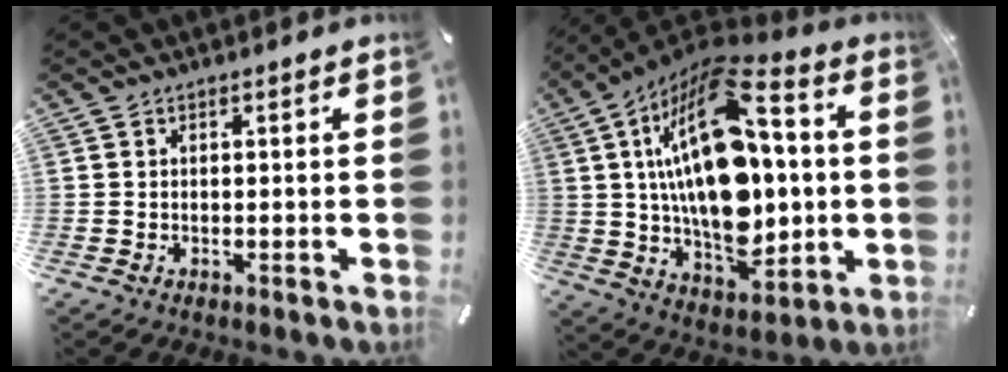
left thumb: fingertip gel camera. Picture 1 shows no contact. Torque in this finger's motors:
{"motor_torque": [2.48, 2.53, 2.77, 0.00, 0.81]}